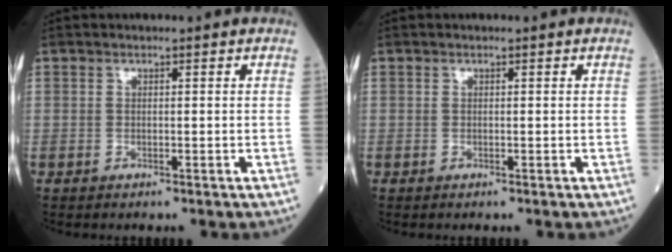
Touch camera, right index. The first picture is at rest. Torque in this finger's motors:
{"motor_torque": [0.00, 0.00, -0.03, -0.01]}